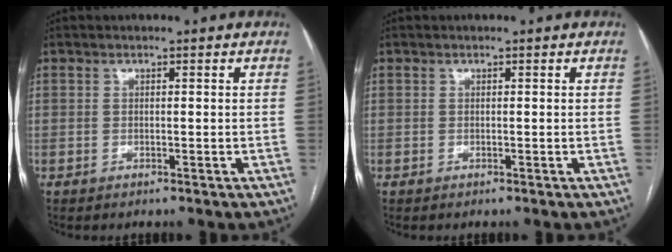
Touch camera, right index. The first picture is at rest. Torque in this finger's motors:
{"motor_torque": [0.04, 0.04, 0.00, 0.00]}